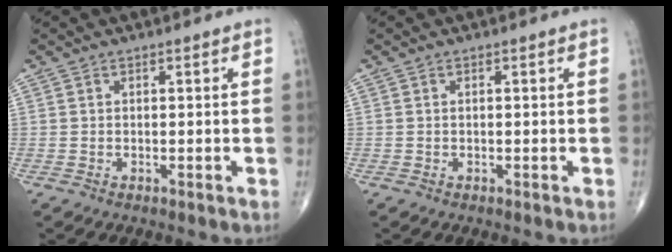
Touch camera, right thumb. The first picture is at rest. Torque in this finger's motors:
{"motor_torque": [0.04, 0.17, 0.03, 0.07, 0.01]}